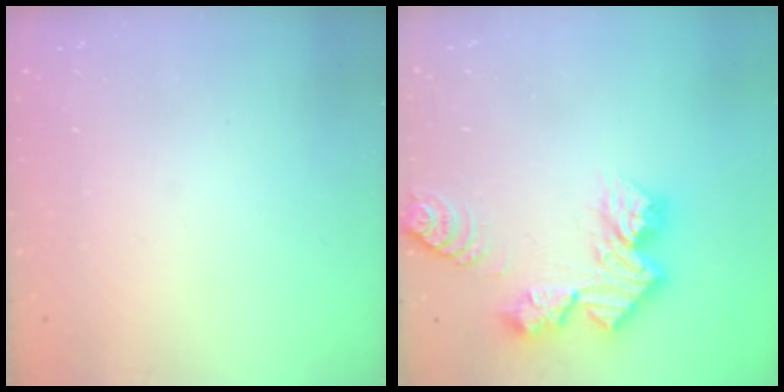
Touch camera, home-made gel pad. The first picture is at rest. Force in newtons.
{"total": 12.8, "press": 12.7, "slide": 1.1}